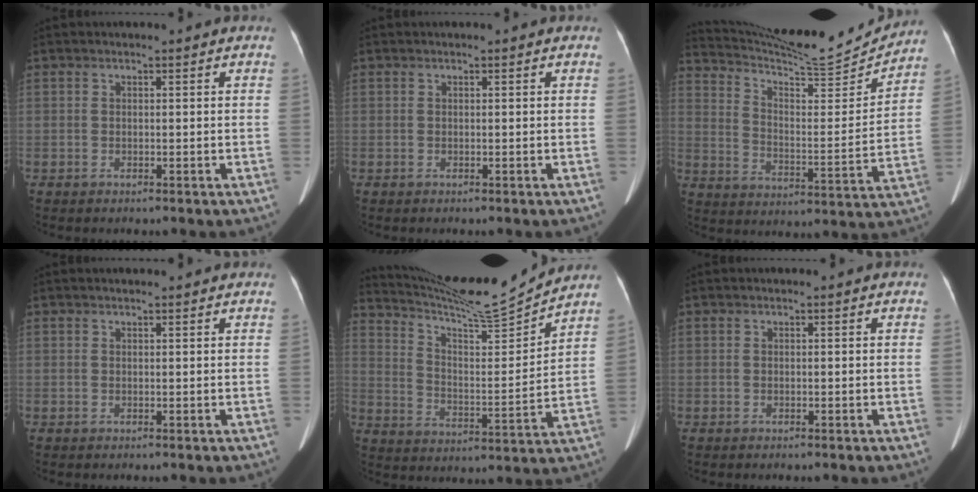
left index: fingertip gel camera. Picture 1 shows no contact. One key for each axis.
{"total": 0.0}
{"total": 18.0, "fx": 17.5, "fy": 0.2, "fz": 4.2, "tx": -0.085, "ty": -0.044, "tz": 0.262}
{"total": 2.4, "fx": 2.2, "fy": 0.2, "fz": 0.9, "tx": -0.011, "ty": 0.018, "tz": 0.027}
{"total": 15.0, "fx": 14.4, "fy": -1.4, "fz": 4.0, "tx": -0.081, "ty": -0.026, "tz": 0.234}
{"total": 0.0}